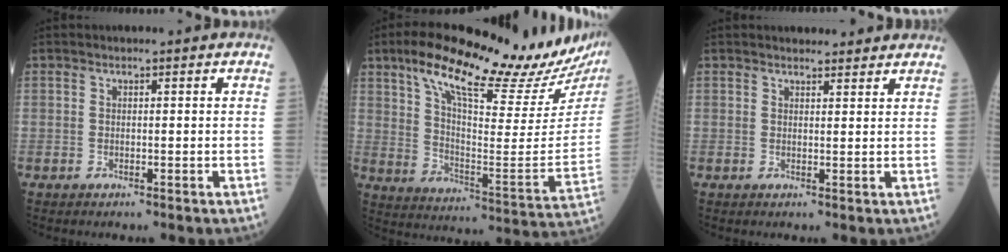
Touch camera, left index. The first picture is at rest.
{"total": 27.4, "force": [20.7, 4.4, 17.3], "torque": [-0.267, -0.024, 0.282]}
{"total": 5.2, "force": [4.8, 1.6, 1.4], "torque": [-0.008, 0.014, 0.051]}